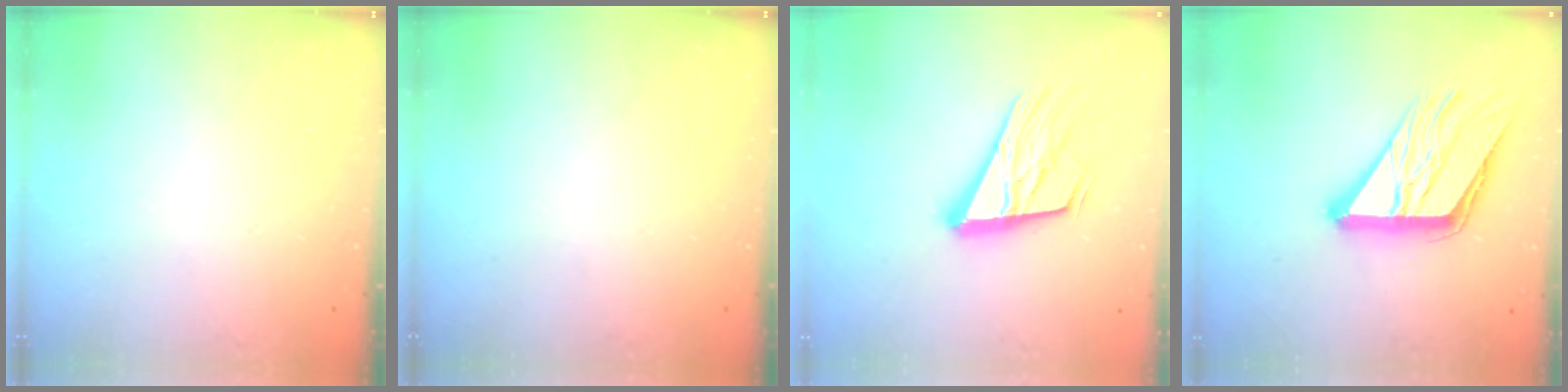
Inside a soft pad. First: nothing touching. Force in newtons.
{"total": 0.0}
{"total": 20.4, "press": 19.9, "slide": 4.5}
{"total": 18.0, "press": 17.9, "slide": 2.5}